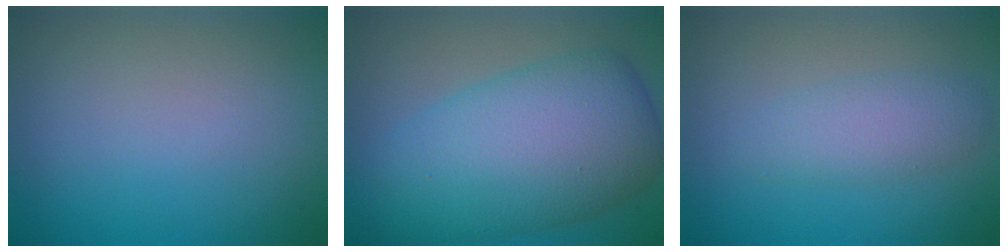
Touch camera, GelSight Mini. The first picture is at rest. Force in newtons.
{"total": 11.7, "press": 11.7, "slide": 0.3}
{"total": 2.9, "press": 2.9, "slide": 0.1}